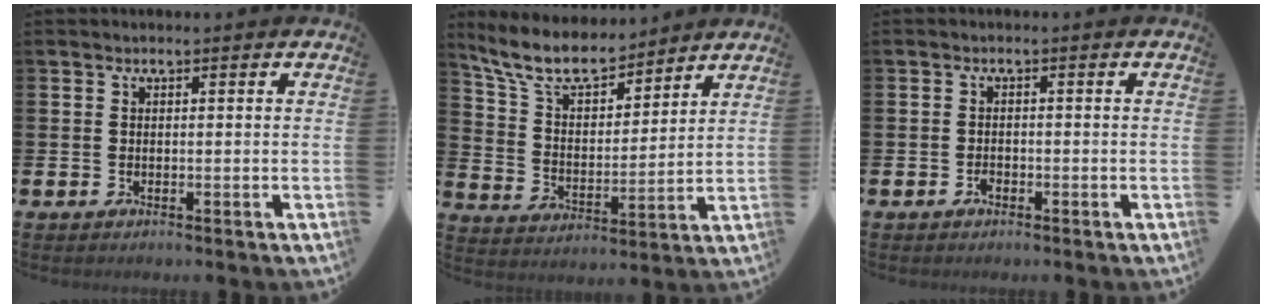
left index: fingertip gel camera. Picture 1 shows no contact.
{"total": 9.1, "force": [8.0, 2.8, 3.4], "torque": [-0.106, -0.041, 0.145]}
{"total": 1.1, "force": [-0.7, 0.7, 0.4], "torque": [-0.015, 0.002, -0.013]}